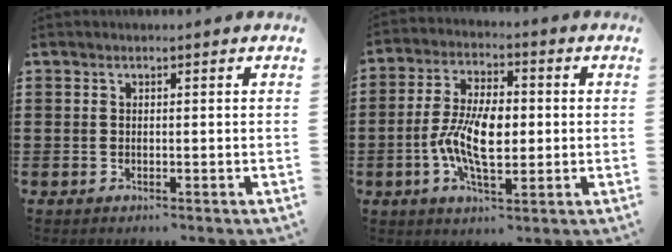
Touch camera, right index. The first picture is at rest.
{"total": 9.1, "force": [-1.2, 4.4, 7.9], "torque": [-0.173, 0.004, -0.028]}